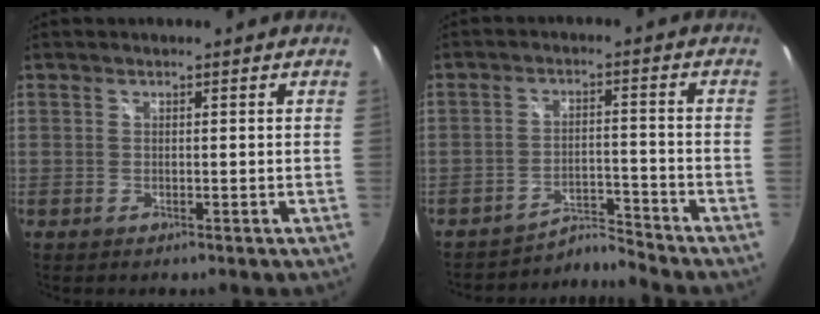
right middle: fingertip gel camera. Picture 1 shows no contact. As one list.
[{"total": 5.0, "force": [-4.6, -1.3, -1.6], "torque": [0.013, 0.021, -0.082]}]